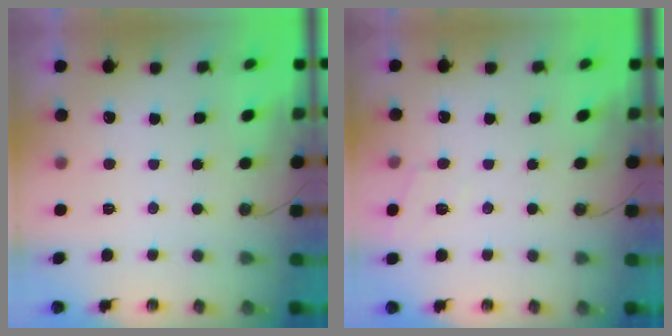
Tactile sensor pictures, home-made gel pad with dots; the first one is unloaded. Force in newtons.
{"total": 4.9, "press": 4.8, "slide": 0.8}